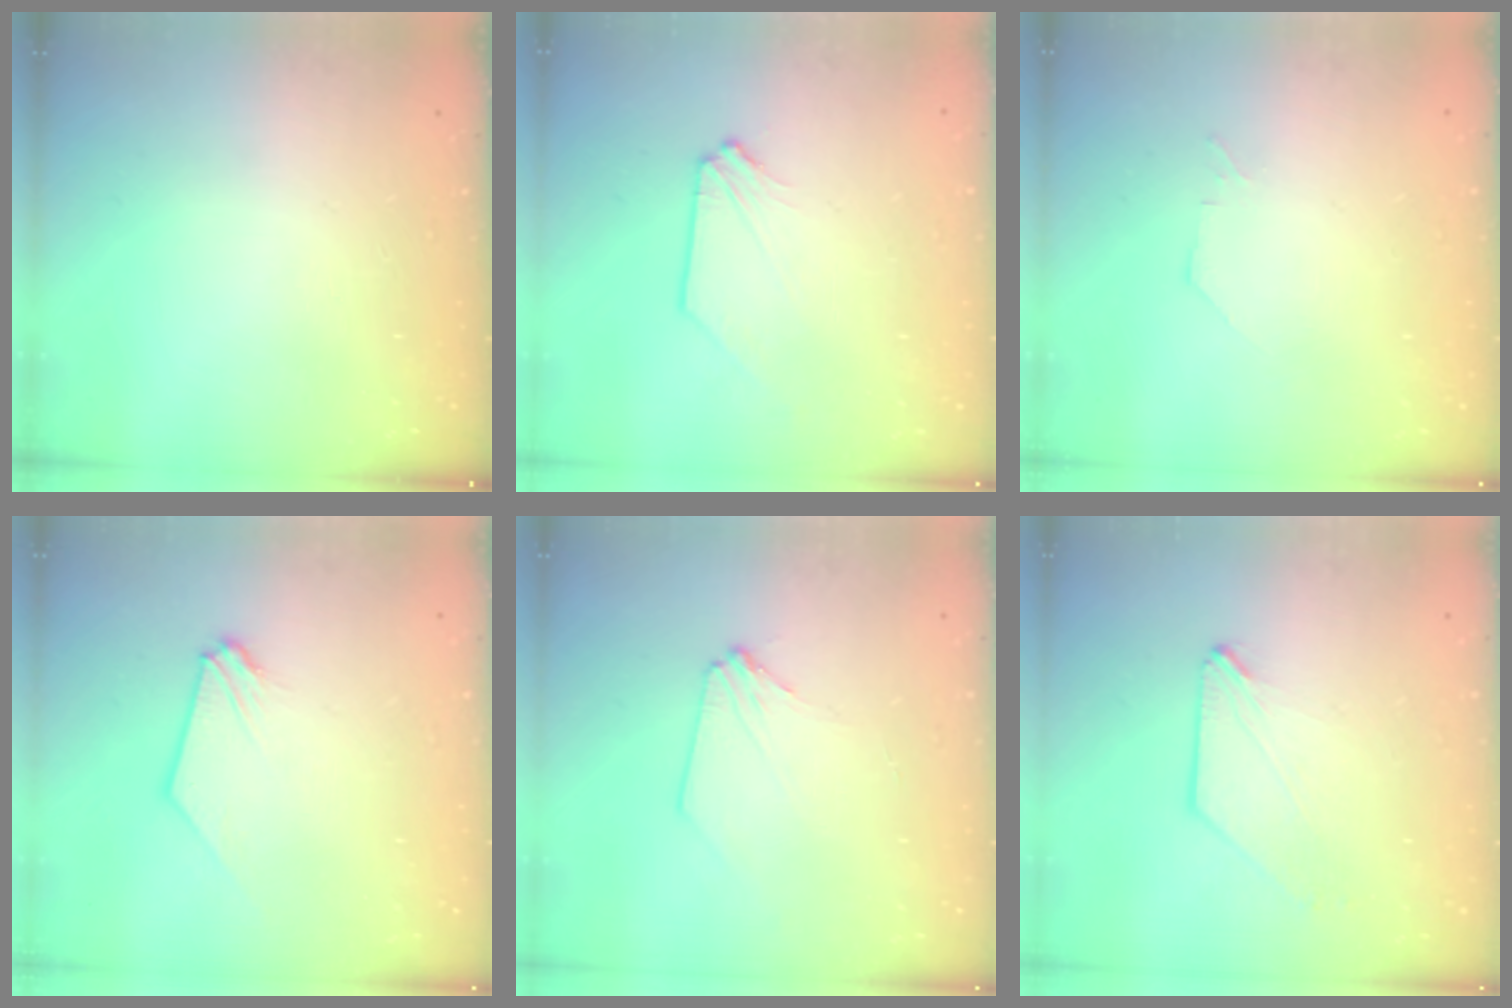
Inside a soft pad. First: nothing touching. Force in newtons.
{"total": 1.4, "press": 1.4, "slide": 0.2}
{"total": 0.0}
{"total": 0.7, "press": 0.6, "slide": 0.2}
{"total": 2.6, "press": 2.5, "slide": 0.4}
{"total": 0.0}